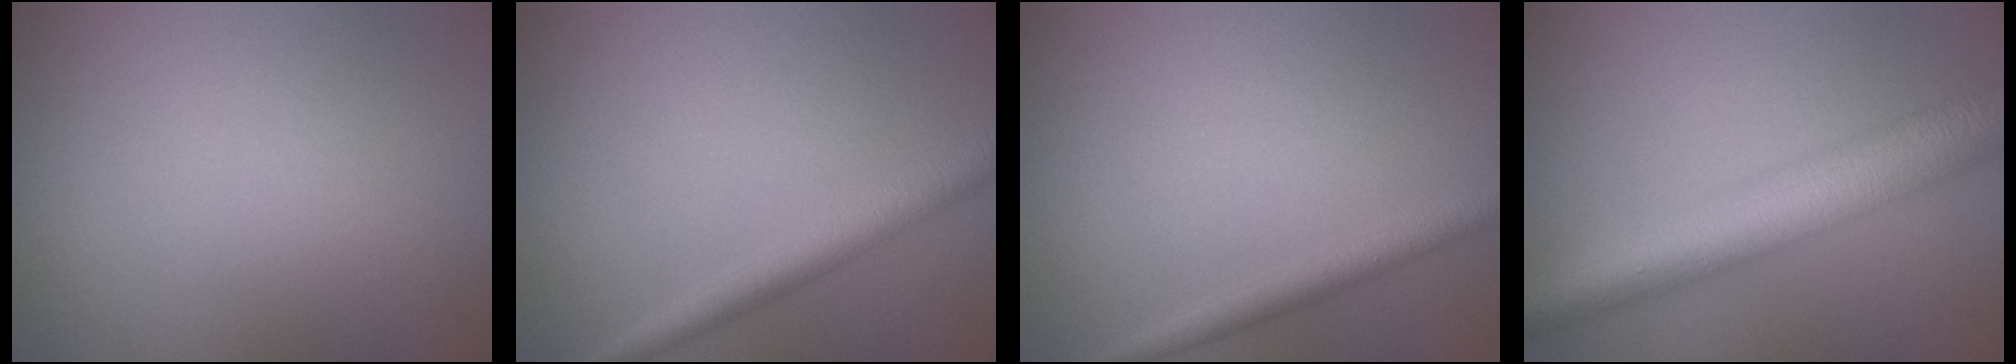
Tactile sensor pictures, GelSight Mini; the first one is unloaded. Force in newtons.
{"total": 2.8, "press": 2.8, "slide": 0.0}
{"total": 2.2, "press": 2.2, "slide": 0.1}
{"total": 7.5, "press": 7.5, "slide": 0.2}